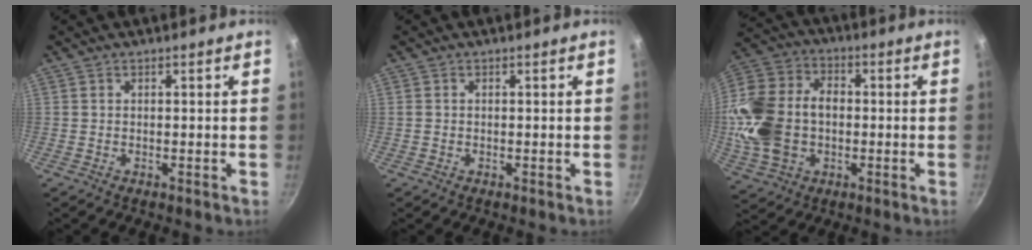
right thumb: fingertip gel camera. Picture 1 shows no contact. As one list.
[{"total": 0.7, "force": [0.0, 0.6, 0.3], "torque": [-0.005, 0.002, 0.000]}, {"total": 19.1, "force": [-1.5, 13.9, 13.1], "torque": [-0.258, 0.031, -0.026]}]